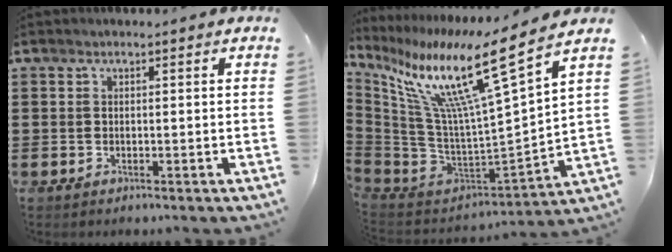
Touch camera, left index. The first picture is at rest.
{"total": 15.2, "force": [9.5, 0.9, 11.8], "torque": [-0.241, -0.074, 0.143]}